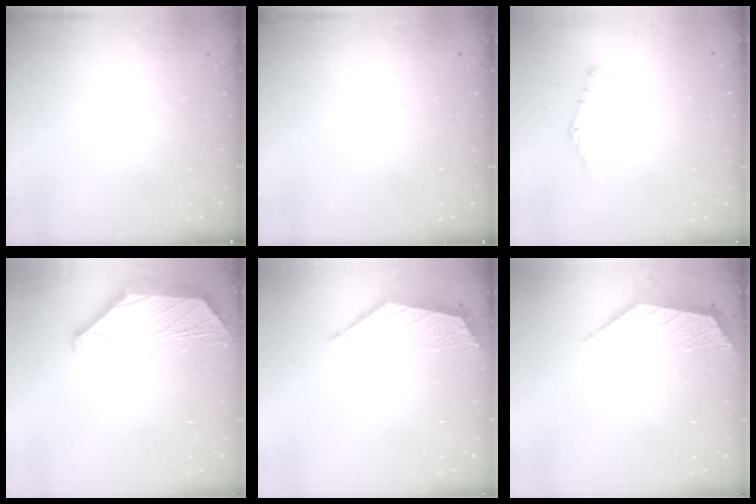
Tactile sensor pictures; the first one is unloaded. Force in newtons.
{"total": 0.0}
{"total": 0.9, "press": 0.8, "slide": 0.4}
{"total": 2.0, "press": 2.0, "slide": 0.6}
{"total": 2.2, "press": 2.2, "slide": 0.5}
{"total": 1.8, "press": 1.7, "slide": 0.5}